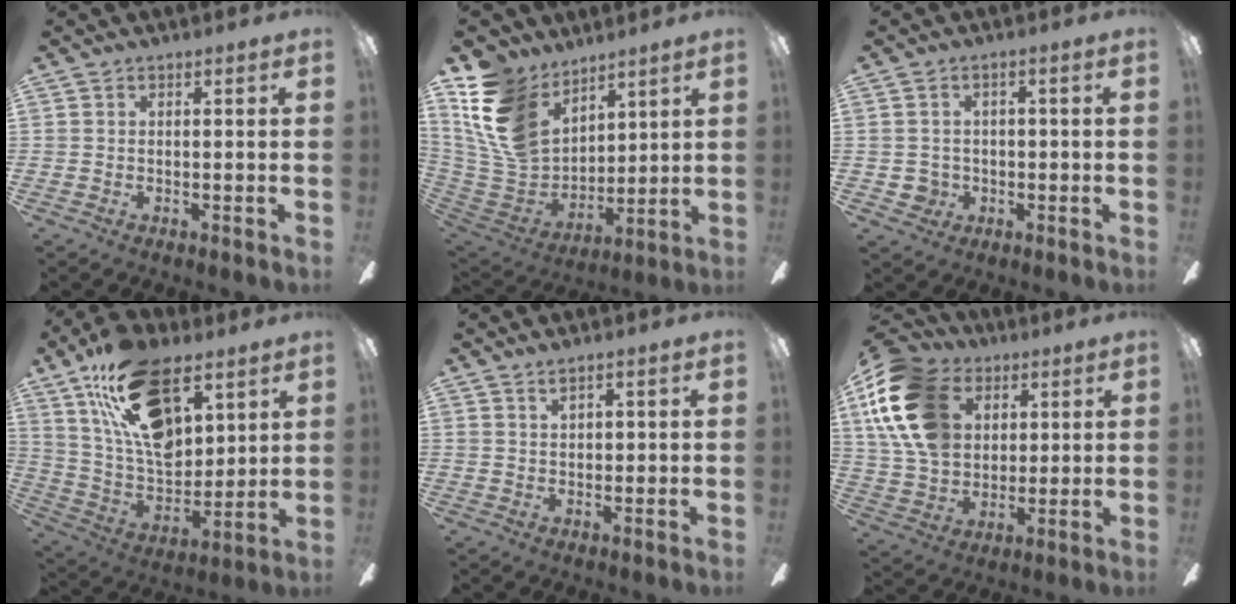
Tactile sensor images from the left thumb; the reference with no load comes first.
{"total": 17.3, "force": [9.4, 11.5, 8.9], "torque": [-0.231, -0.047, 0.183]}
{"total": 3.5, "force": [-0.6, 3.4, 0.7], "torque": [-0.018, 0.007, -0.010]}
{"total": 22.4, "force": [11.8, 12.4, 14.4], "torque": [-0.263, -0.047, 0.210]}
{"total": 1.7, "force": [1.3, 0.6, 0.9], "torque": [-0.013, -0.004, 0.021]}
{"total": 20.2, "force": [6.7, 14.6, 12.2], "torque": [-0.257, -0.007, 0.129]}